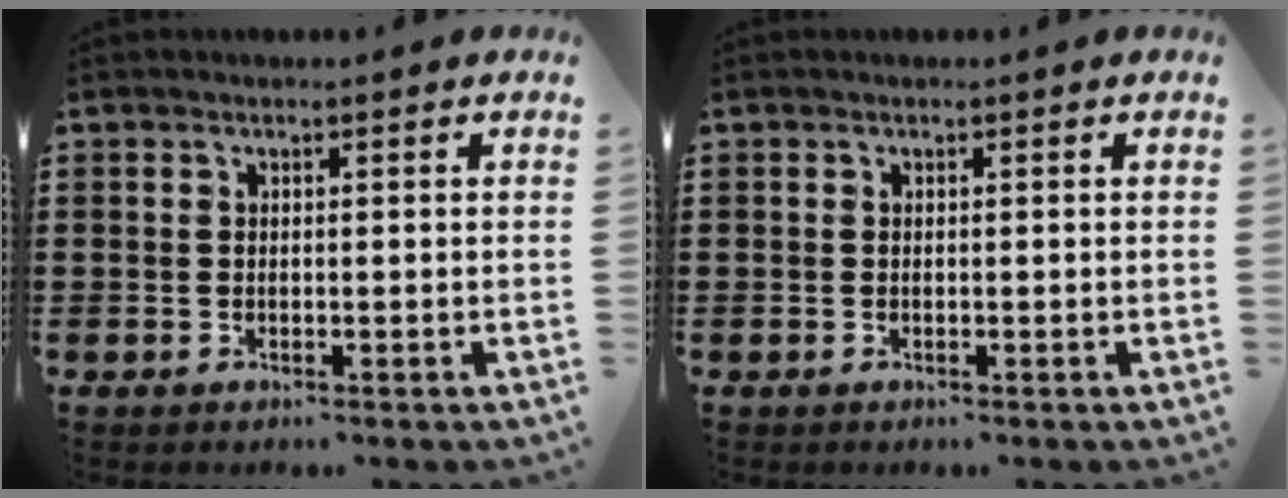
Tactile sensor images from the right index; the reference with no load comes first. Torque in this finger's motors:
{"motor_torque": [0.01, 0.12, 0.00, 0.00]}